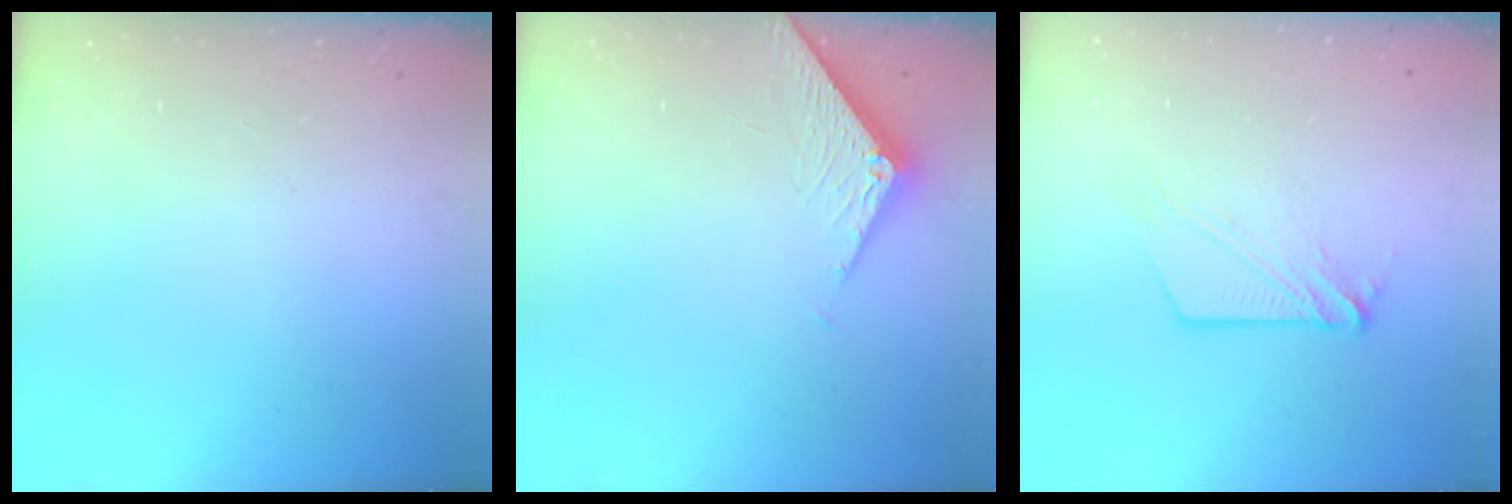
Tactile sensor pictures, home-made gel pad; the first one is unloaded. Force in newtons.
{"total": 4.0, "press": 4.0, "slide": 0.1}
{"total": 7.4, "press": 7.4, "slide": 0.5}